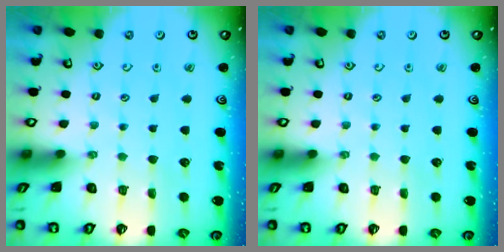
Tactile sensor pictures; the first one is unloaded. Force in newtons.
{"total": 0.0}